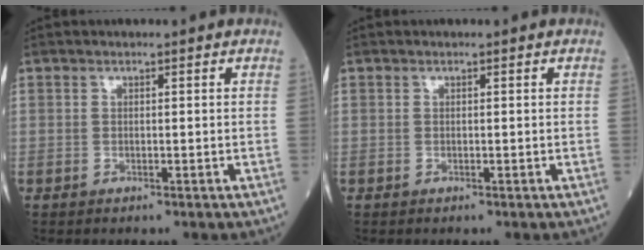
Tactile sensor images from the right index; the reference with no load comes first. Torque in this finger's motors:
{"motor_torque": [0.01, 0.00, 0.00, 0.00]}